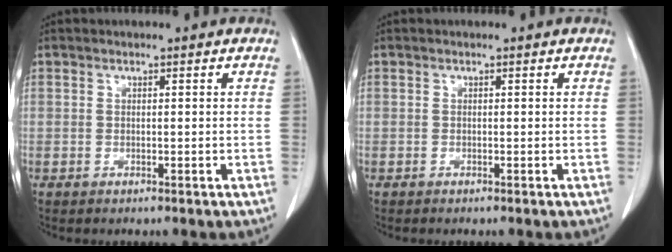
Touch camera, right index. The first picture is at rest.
{"total": 0.0}